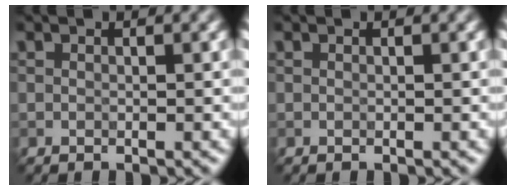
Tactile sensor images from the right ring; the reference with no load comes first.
{"total": 0.0}